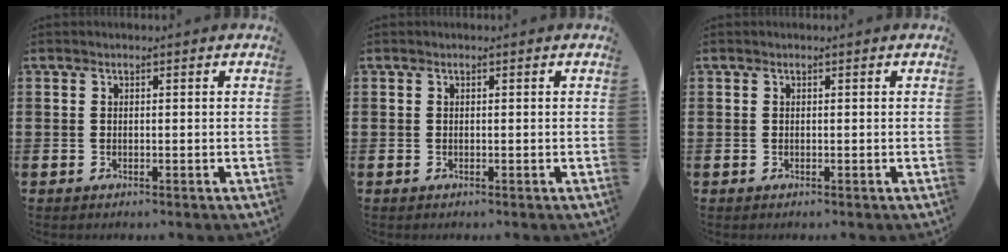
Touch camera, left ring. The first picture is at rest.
{"total": 0.0}
{"total": 0.0}